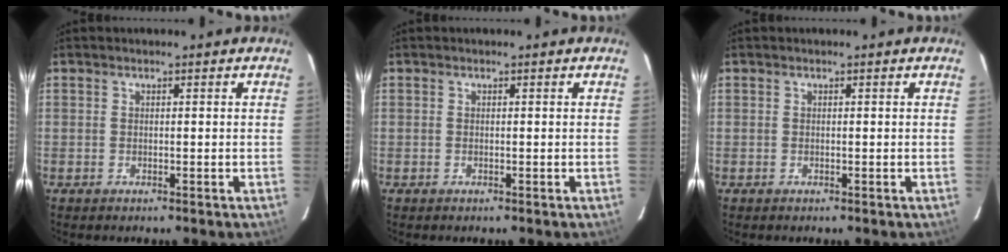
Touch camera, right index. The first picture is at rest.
{"total": 0.0}
{"total": 0.0}